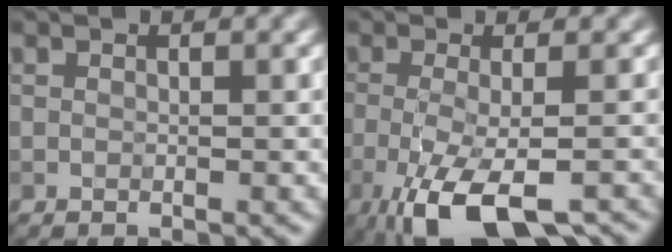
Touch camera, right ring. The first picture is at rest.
{"total": 8.5, "force": [-4.6, 2.8, 6.6], "torque": [-0.127, -0.018, -0.081]}